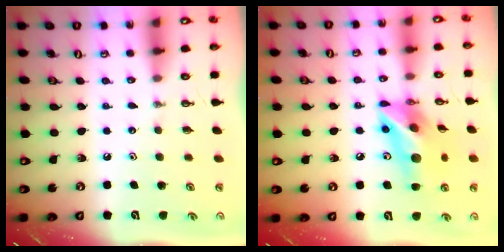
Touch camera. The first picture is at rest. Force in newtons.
{"total": 14.7, "press": 14.4, "slide": 2.9}